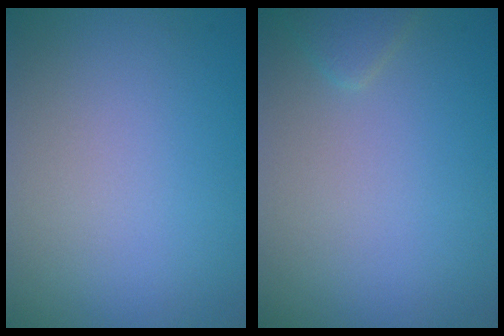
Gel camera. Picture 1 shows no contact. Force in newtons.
{"total": 1.3, "press": 1.3, "slide": 0.1}